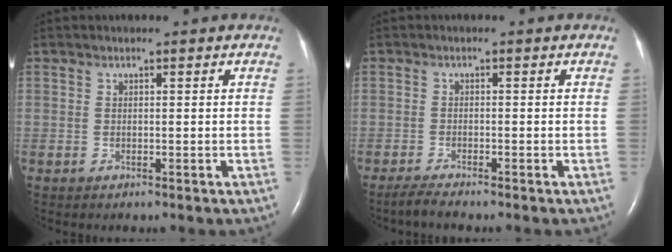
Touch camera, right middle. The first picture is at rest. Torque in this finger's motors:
{"motor_torque": [0.10, -0.09, -0.04, 0.00]}